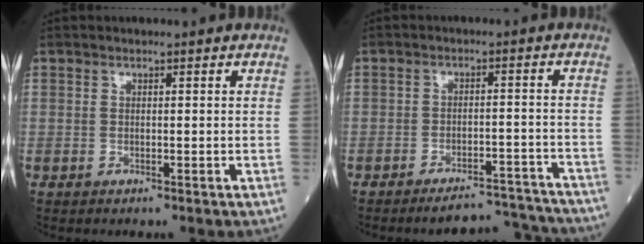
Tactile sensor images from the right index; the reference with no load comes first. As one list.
[{"total": 9.3, "force": [-9.3, 0.8, 1.0], "torque": [0.009, 0.017, -0.124]}]